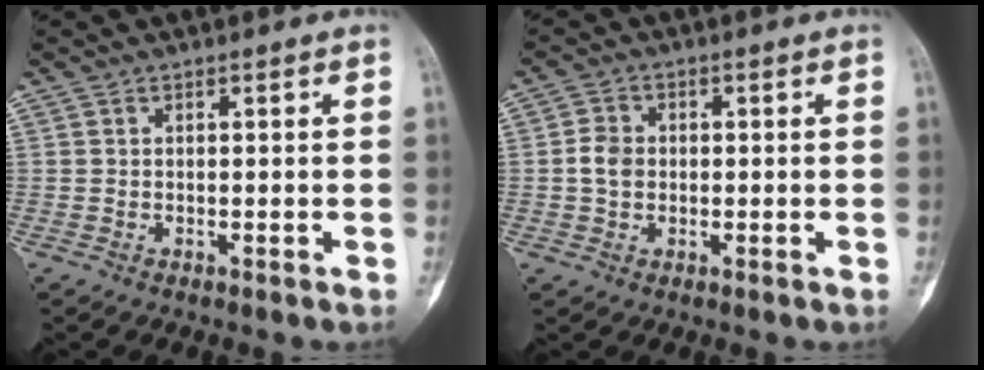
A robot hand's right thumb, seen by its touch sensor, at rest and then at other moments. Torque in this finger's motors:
{"motor_torque": [0.77, 0.33, 0.38, -0.38, 0.09]}